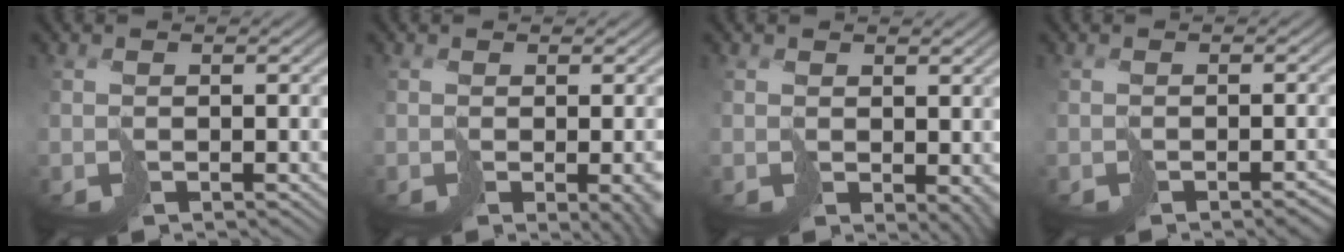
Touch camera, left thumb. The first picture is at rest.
{"total": 3.8, "force": [-1.3, 1.0, 3.4], "torque": [-0.042, -0.009, -0.015]}
{"total": 3.0, "force": [0.0, 1.9, 2.3], "torque": [-0.033, -0.011, 0.002]}
{"total": 2.2, "force": [-1.5, 0.4, 1.6], "torque": [-0.019, 0.000, -0.022]}